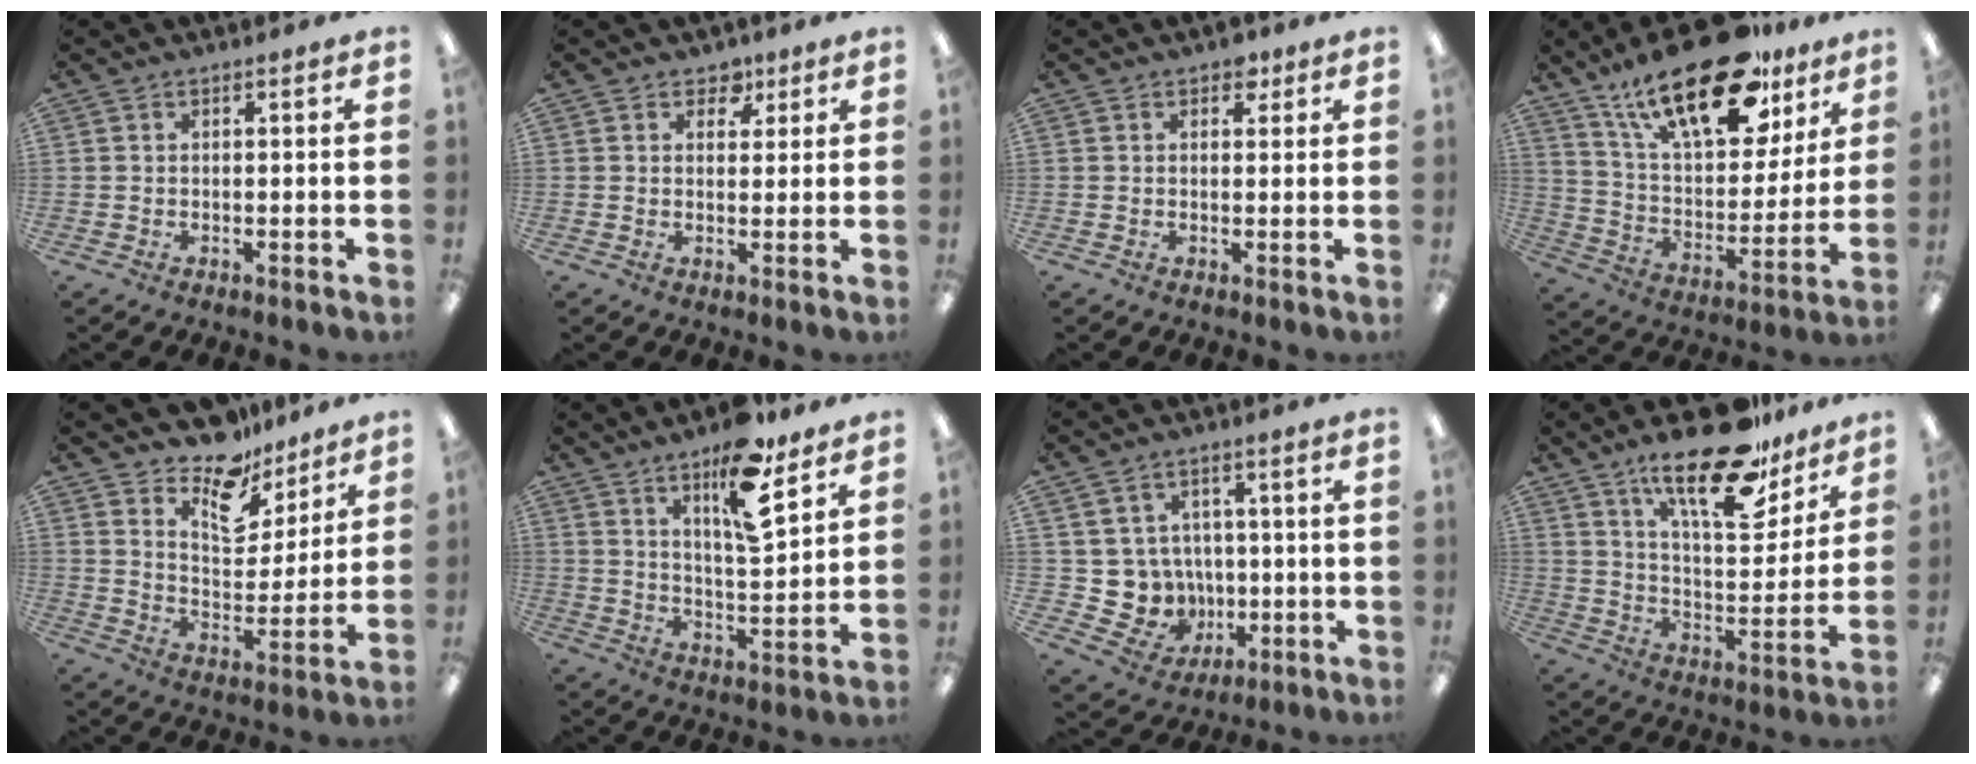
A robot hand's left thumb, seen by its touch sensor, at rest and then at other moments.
{"total": 3.8, "force": [2.2, 2.7, 1.5], "torque": [-0.006, -0.008, 0.034]}
{"total": 2.7, "force": [1.7, 1.7, 1.2], "torque": [-0.004, -0.005, 0.026]}
{"total": 25.9, "force": [16.9, 11.0, 16.3], "torque": [-0.263, -0.088, 0.286]}
{"total": 12.6, "force": [10.2, 6.0, 4.4], "torque": [-0.074, -0.073, 0.189]}
{"total": 13.8, "force": [9.5, 3.8, 9.3], "torque": [-0.148, -0.053, 0.156]}
{"total": 7.7, "force": [1.2, 7.6, 0.5], "torque": [-0.028, -0.010, 0.039]}
{"total": 21.4, "force": [15.5, 7.5, 12.6], "torque": [-0.204, -0.091, 0.261]}